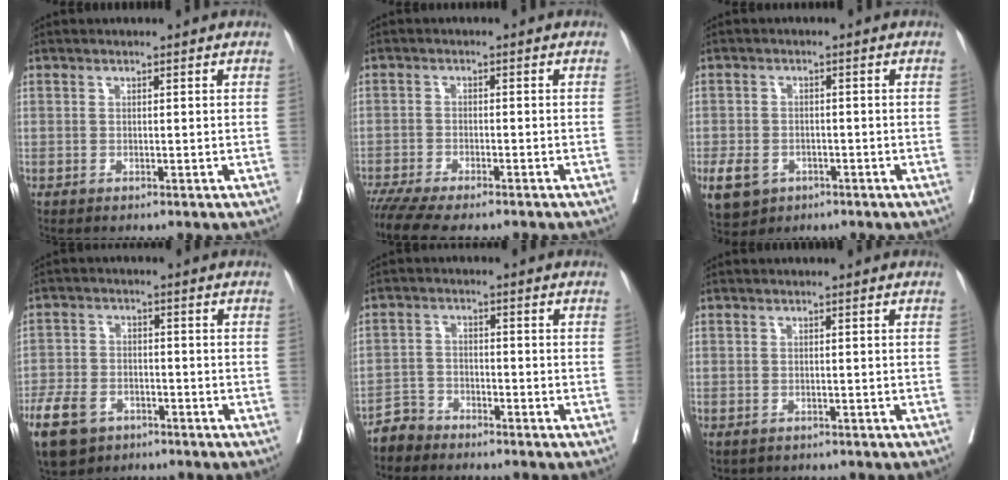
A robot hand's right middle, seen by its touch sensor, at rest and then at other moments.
{"total": 10.2, "force": [-8.6, 1.7, 5.3], "torque": [-0.077, -0.011, -0.130]}
{"total": 8.8, "force": [-4.2, 6.8, 3.7], "torque": [-0.093, -0.003, -0.057]}
{"total": 9.2, "force": [-5.6, 5.7, 4.6], "torque": [-0.107, -0.002, -0.093]}
{"total": 3.3, "force": [-3.1, 1.1, -0.3], "torque": [0.006, -0.003, -0.062]}
{"total": 1.8, "force": [-1.3, 1.0, 0.7], "torque": [-0.011, -0.003, -0.010]}